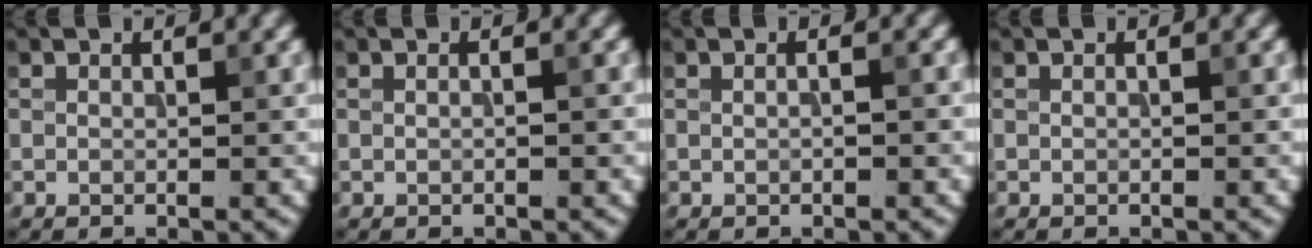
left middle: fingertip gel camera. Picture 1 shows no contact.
{"total": 0.7, "force": [0.2, 0.2, 0.6], "torque": [-0.009, -0.007, -0.001]}
{"total": 1.8, "force": [0.5, 0.9, 1.4], "torque": [-0.009, 0.012, -0.013]}
{"total": 0.0}